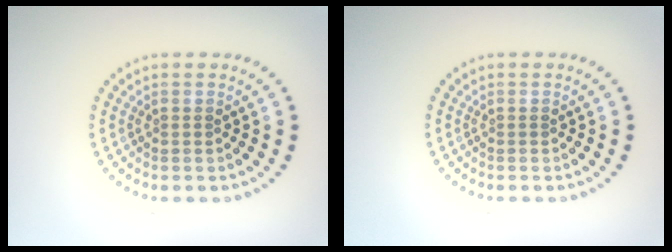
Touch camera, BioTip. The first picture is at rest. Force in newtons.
{"total": 0.0}